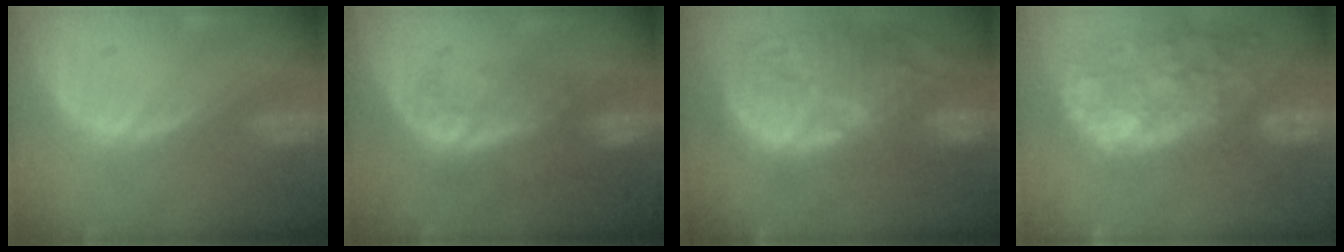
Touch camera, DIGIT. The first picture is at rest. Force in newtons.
{"total": 8.2, "press": 6.9, "slide": 4.4}
{"total": 15.4, "press": 13.4, "slide": 7.5}
{"total": 14.3, "press": 11.7, "slide": 8.2}